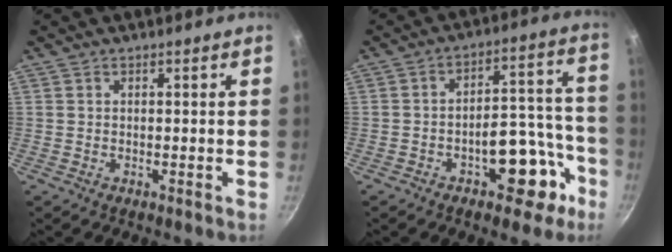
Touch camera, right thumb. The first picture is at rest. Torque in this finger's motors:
{"motor_torque": [3.75, 1.26, 1.60, -1.17, 0.17]}